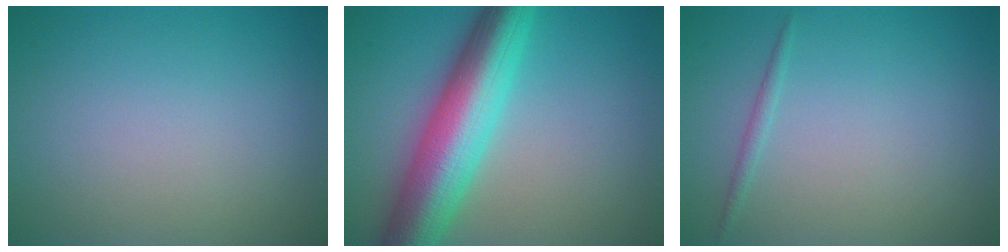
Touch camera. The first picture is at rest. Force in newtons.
{"total": 9.8, "press": 9.8, "slide": 0.3}
{"total": 0.8, "press": 0.8, "slide": 0.1}